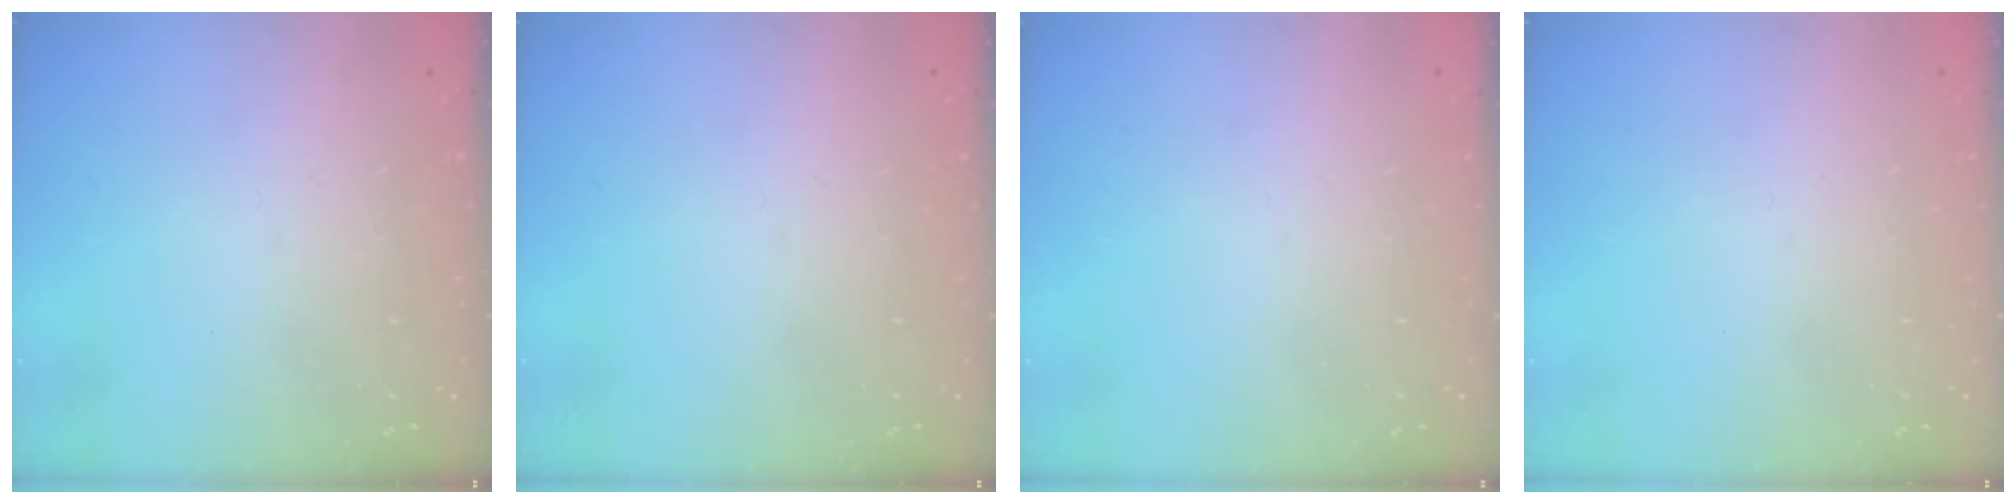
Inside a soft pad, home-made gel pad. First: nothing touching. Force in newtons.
{"total": 0.0}
{"total": 0.0}
{"total": 0.0}